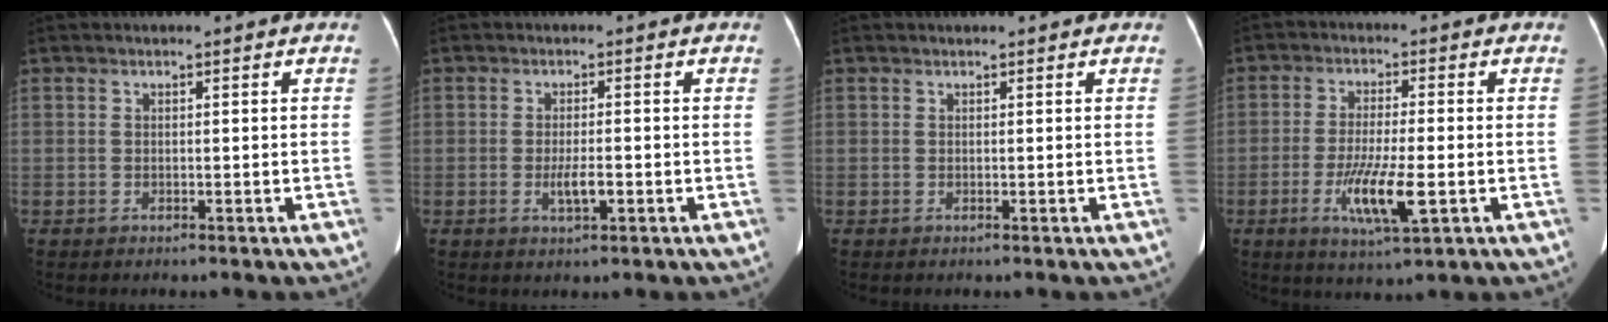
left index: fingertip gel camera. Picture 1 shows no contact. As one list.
[{"total": 2.9, "force": [-1.0, 0.6, 2.6], "torque": [-0.056, -0.003, -0.014]}, {"total": 1.1, "force": [1.0, 0.3, 0.4], "torque": [-0.007, 0.019, 0.013]}, {"total": 8.3, "force": [-2.7, 1.1, 7.8], "torque": [-0.150, -0.019, -0.045]}]